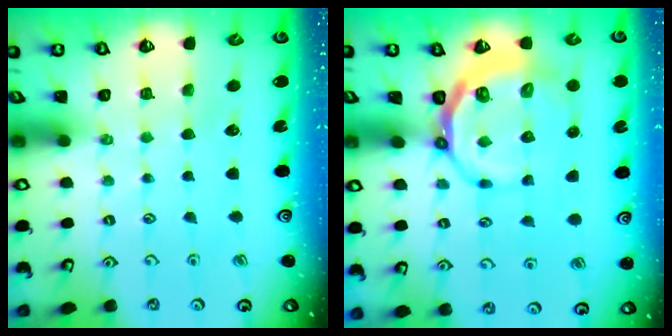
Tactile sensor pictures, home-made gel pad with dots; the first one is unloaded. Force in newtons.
{"total": 8.0, "press": 7.3, "slide": 3.3}